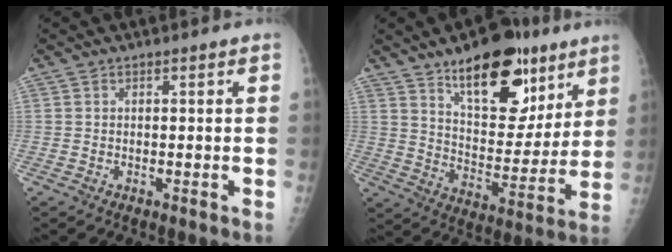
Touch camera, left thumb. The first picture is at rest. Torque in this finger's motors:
{"motor_torque": [0.46, 0.59, 0.13, -0.04, 0.14]}